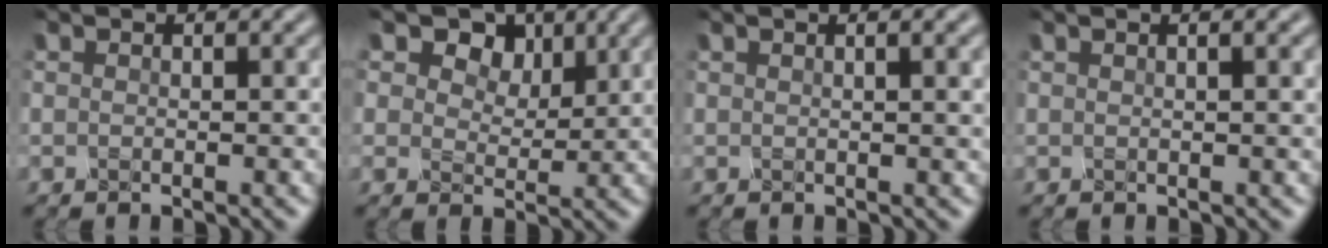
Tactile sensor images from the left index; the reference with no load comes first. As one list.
[{"total": 2.9, "force": [1.6, 2.2, 1.0], "torque": [-0.035, -0.014, 0.038]}, {"total": 6.0, "force": [2.6, 2.7, 4.7], "torque": [-0.028, 0.041, 0.017]}, {"total": 4.5, "force": [2.0, 2.0, 3.5], "torque": [-0.025, 0.035, 0.013]}]